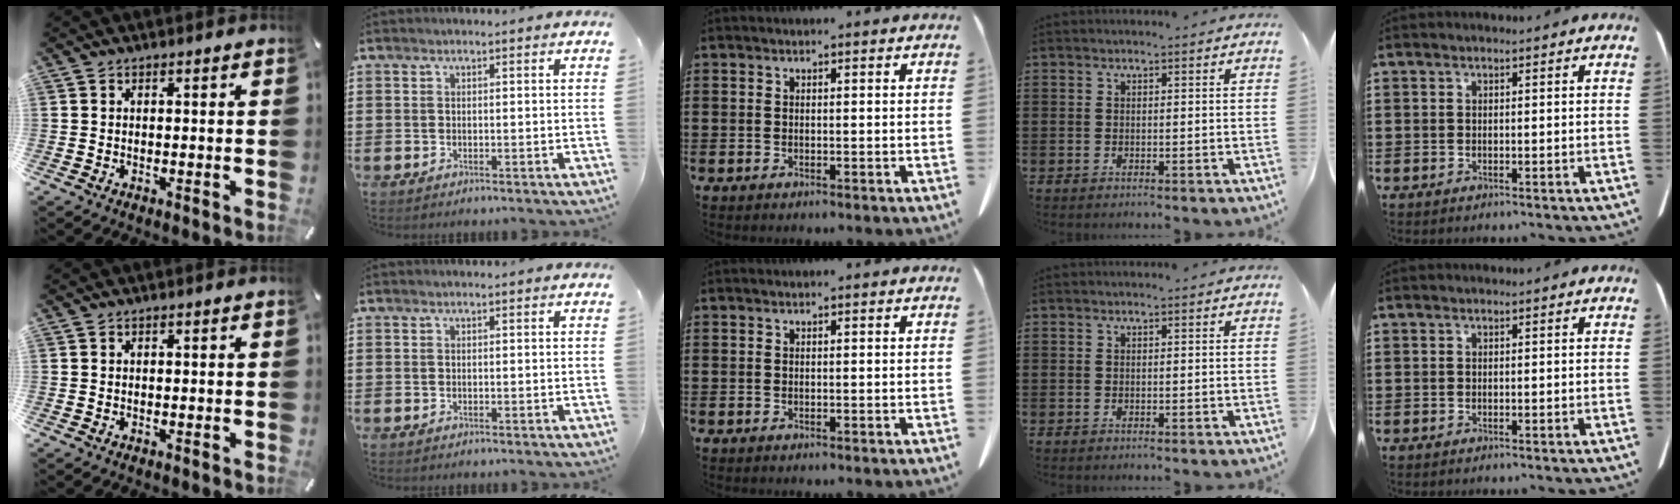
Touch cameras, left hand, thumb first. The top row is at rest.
{}